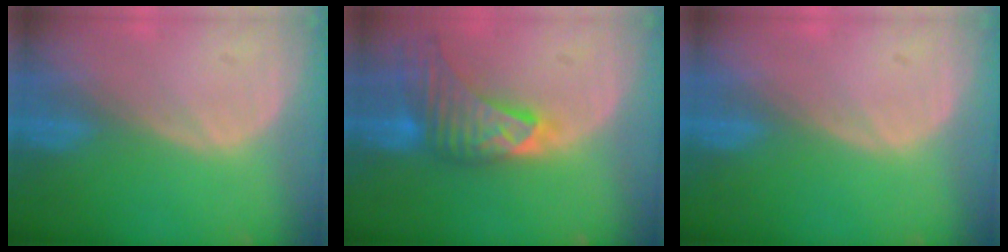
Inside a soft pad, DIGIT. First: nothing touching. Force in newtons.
{"total": 9.0, "press": 8.1, "slide": 3.9}
{"total": 0.0}